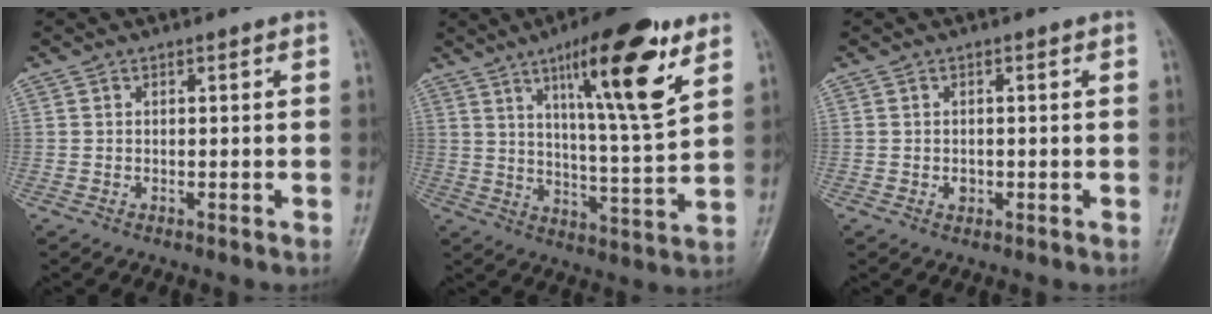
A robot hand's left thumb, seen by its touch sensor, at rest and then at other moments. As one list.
[{"total": 17.3, "force": [9.1, 3.3, 14.3], "torque": [-0.206, -0.050, 0.145]}, {"total": 1.3, "force": [-0.3, 1.1, 0.7], "torque": [-0.005, 0.002, -0.003]}]